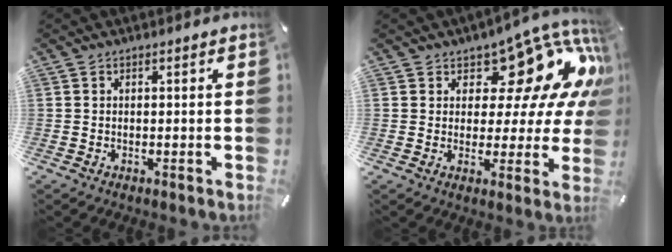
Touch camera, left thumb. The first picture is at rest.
{"total": 16.3, "force": [8.6, 8.9, 10.6], "torque": [-0.136, -0.069, 0.144]}